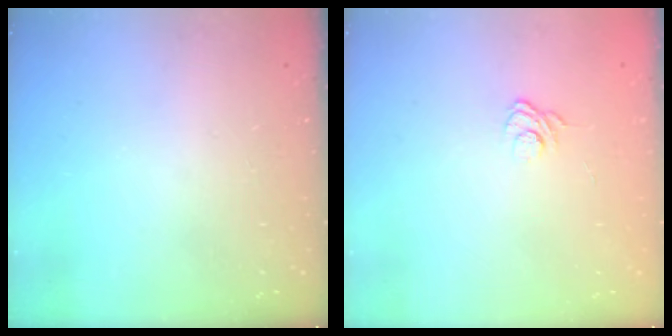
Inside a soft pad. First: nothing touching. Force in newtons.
{"total": 2.8, "press": 2.5, "slide": 1.4}